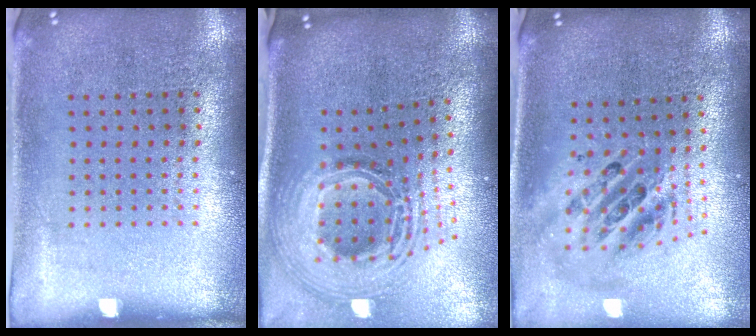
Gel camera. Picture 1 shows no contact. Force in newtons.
{"total": 2.9, "press": 2.1, "slide": 2.1}
{"total": 2.2, "press": 1.7, "slide": 1.4}